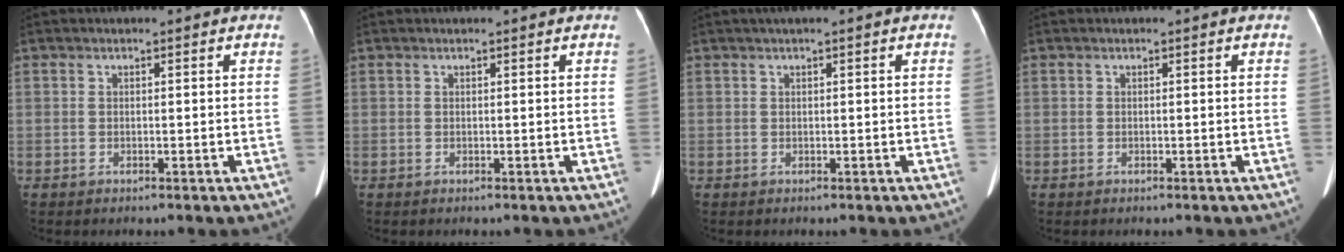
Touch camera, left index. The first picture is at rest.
{"total": 0.7, "force": [0.7, 0.1, 0.3], "torque": [-0.009, 0.007, 0.007]}
{"total": 1.2, "force": [0.6, 0.0, 1.1], "torque": [-0.023, 0.013, 0.009]}
{"total": 0.0}